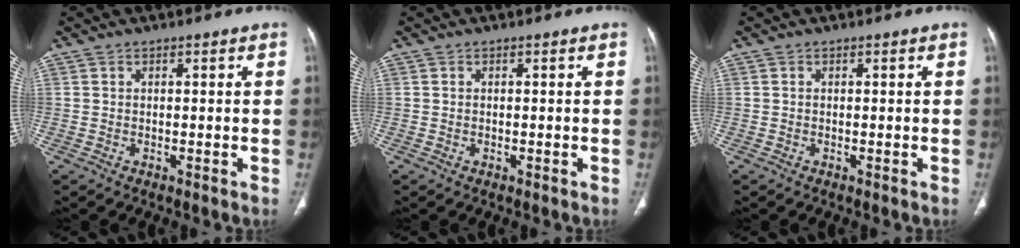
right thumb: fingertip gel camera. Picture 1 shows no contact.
{"total": 0.0}
{"total": 0.0}